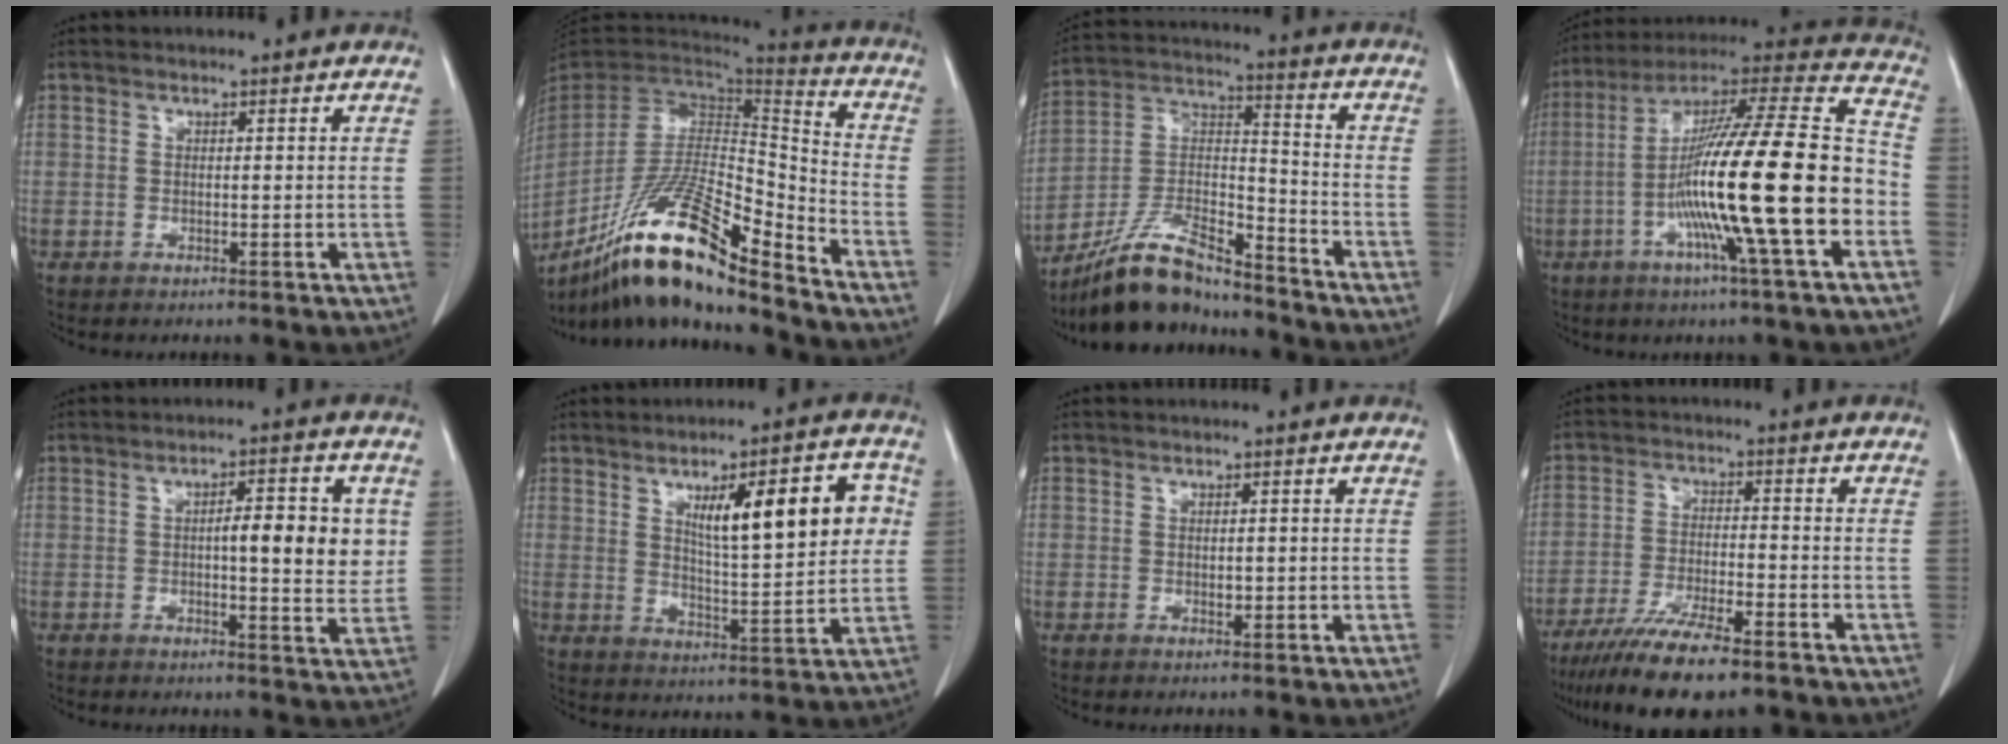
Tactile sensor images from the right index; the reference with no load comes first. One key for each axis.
{"total": 20.8, "fx": -14.8, "fy": 2.3, "fz": 14.4, "tx": -0.287, "ty": -0.019, "tz": -0.268}
{"total": 13.9, "fx": -12.3, "fy": 2.8, "fz": 5.8, "tx": -0.115, "ty": 0.012, "tz": -0.227}
{"total": 24.1, "fx": -6.2, "fy": 0.5, "fz": 23.2, "tx": -0.384, "ty": -0.011, "tz": -0.120}
{"total": 8.4, "fx": 1.1, "fy": 2.1, "fz": 8.1, "tx": -0.109, "ty": 0.006, "tz": 0.013}
{"total": 14.1, "fx": 4.0, "fy": 2.9, "fz": 13.2, "tx": -0.189, "ty": 0.015, "tz": 0.065}
{"total": 1.1, "fx": -0.1, "fy": 0.6, "fz": 0.9, "tx": -0.013, "ty": -0.001, "tz": 0.001}
{"total": 12.6, "fx": -9.3, "fy": 2.0, "fz": 8.1, "tx": -0.142, "ty": -0.029, "tz": -0.155}